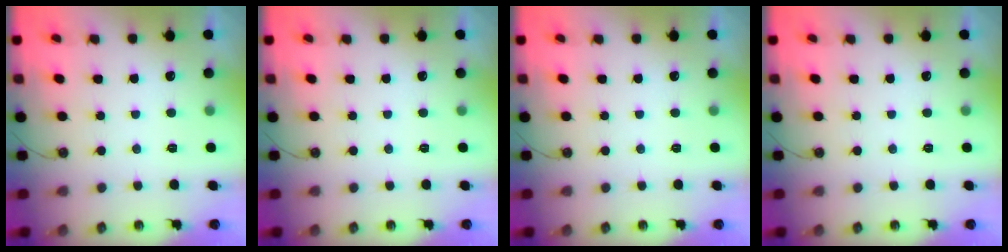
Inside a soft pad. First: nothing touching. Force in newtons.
{"total": 0.0}
{"total": 0.0}
{"total": 0.0}